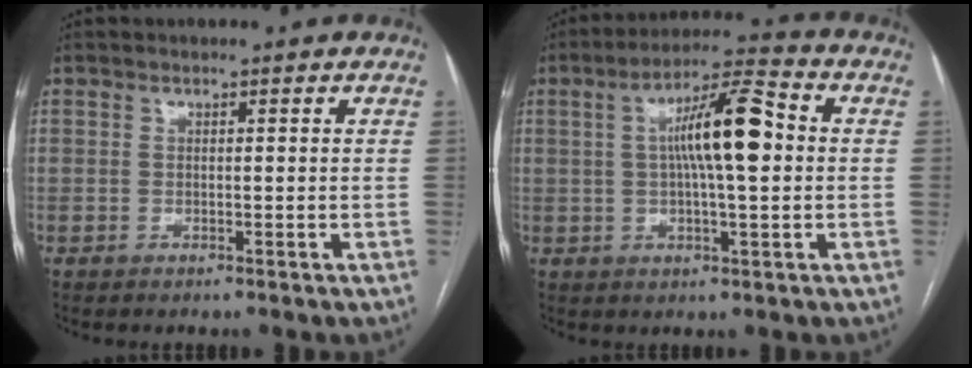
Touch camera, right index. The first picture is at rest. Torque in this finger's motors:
{"motor_torque": [1.59, -0.10, 0.77, 0.18]}